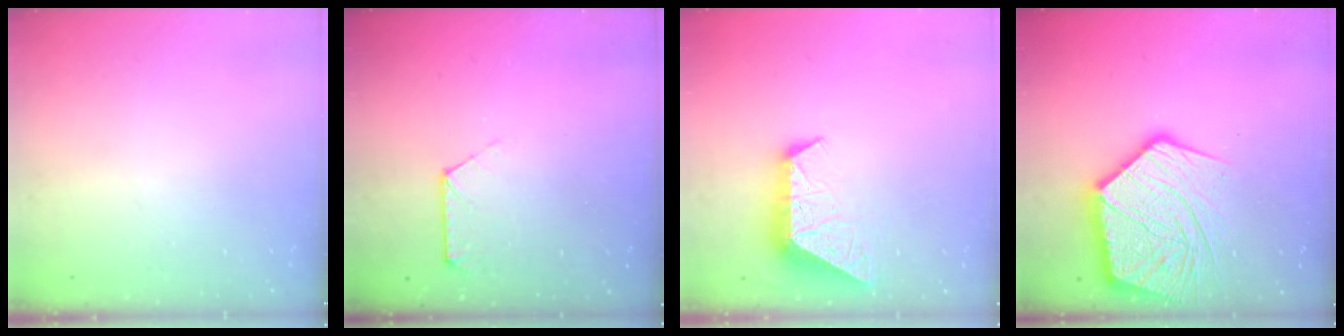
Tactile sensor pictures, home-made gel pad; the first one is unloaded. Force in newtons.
{"total": 5.7, "press": 5.7, "slide": 0.6}
{"total": 10.4, "press": 10.3, "slide": 1.0}
{"total": 21.3, "press": 21.2, "slide": 2.2}